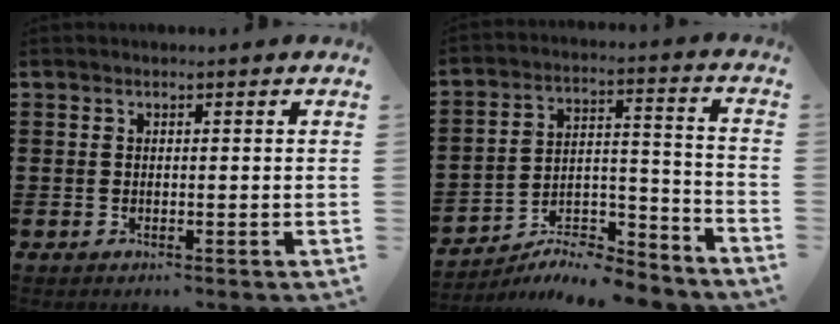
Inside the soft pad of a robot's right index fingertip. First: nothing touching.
{"total": 7.9, "force": [-7.4, 1.7, 2.2], "torque": [-0.022, 0.022, -0.141]}